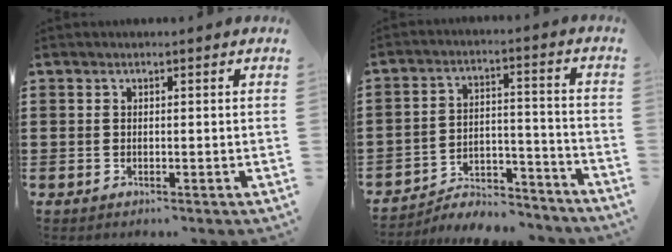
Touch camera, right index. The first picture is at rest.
{"total": 5.4, "force": [-5.2, 1.0, 0.9], "torque": [-0.013, 0.016, -0.103]}